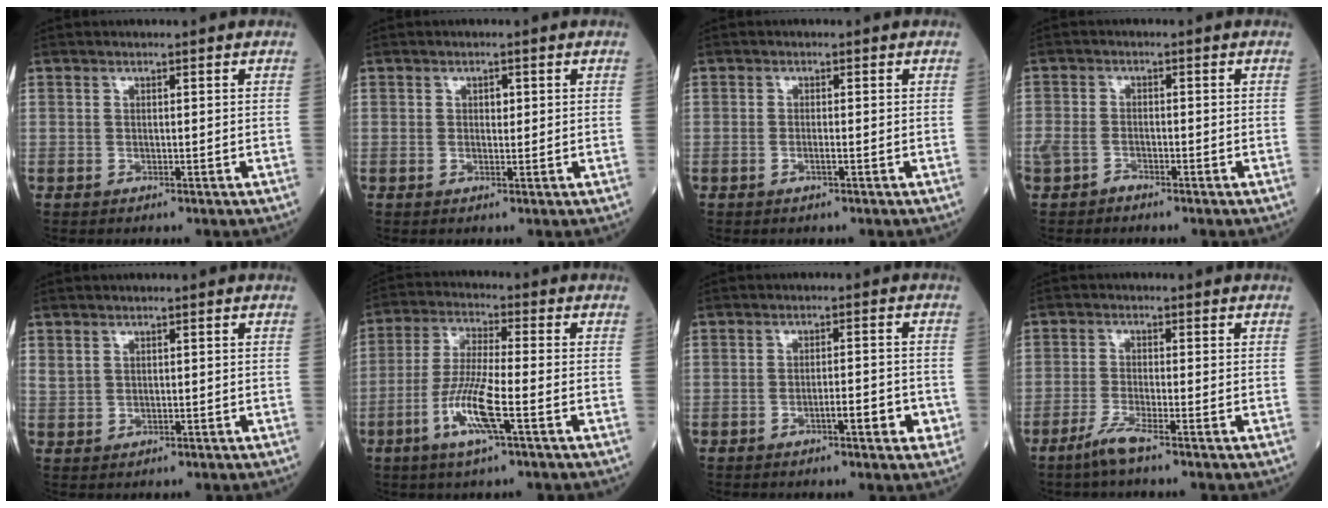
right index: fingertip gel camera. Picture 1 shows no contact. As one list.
[{"total": 1.2, "force": [0.4, 0.7, 0.8], "torque": [-0.009, 0.000, 0.005]}, {"total": 0.7, "force": [-0.3, -0.1, 0.6], "torque": [-0.013, 0.000, -0.006]}, {"total": 3.9, "force": [-2.6, 2.6, 1.4], "torque": [-0.031, 0.006, -0.047]}, {"total": 1.2, "force": [0.9, 0.8, 0.4], "torque": [-0.007, 0.004, 0.023]}, {"total": 9.2, "force": [-3.6, 0.5, 8.4], "torque": [-0.174, -0.009, -0.072]}, {"total": 4.2, "force": [-1.7, 0.9, 3.8], "torque": [-0.049, 0.004, -0.024]}, {"total": 3.2, "force": [-2.4, -0.5, 2.1], "torque": [-0.052, -0.009, -0.053]}]